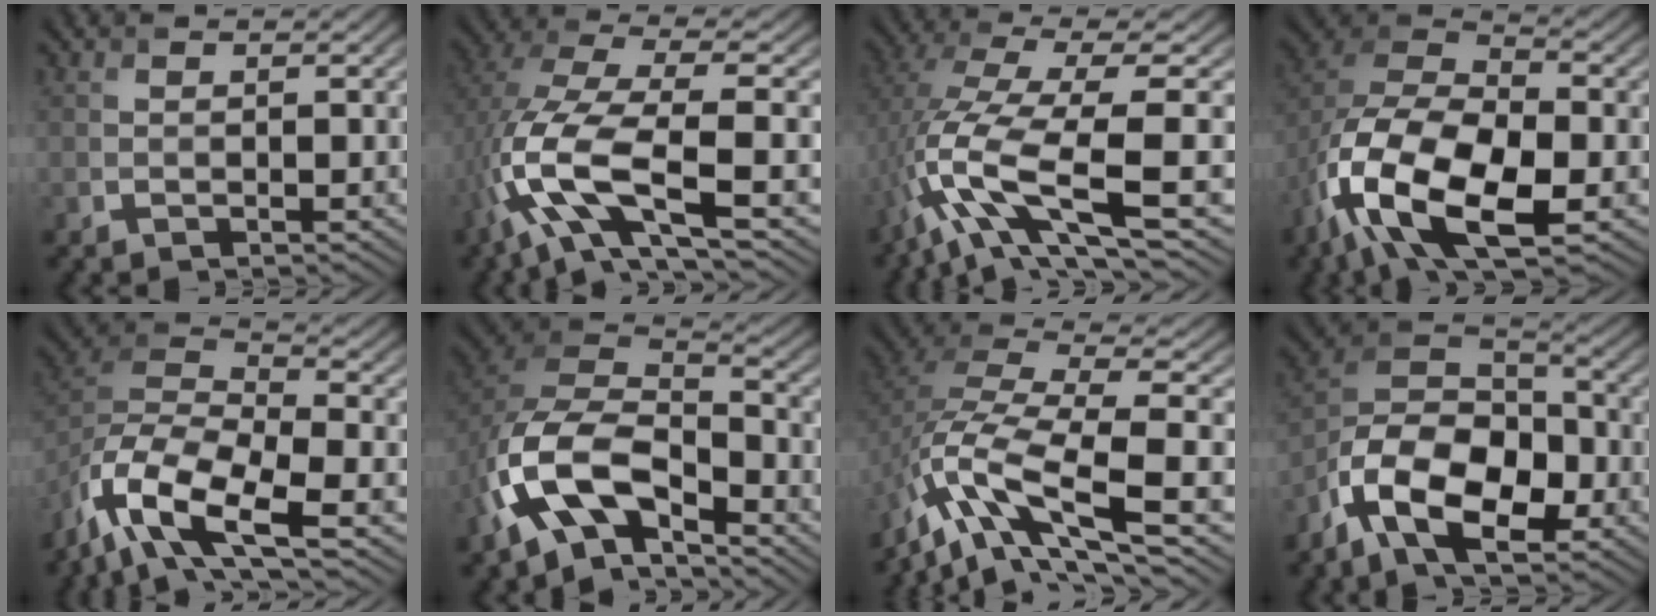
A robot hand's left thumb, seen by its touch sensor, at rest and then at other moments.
{"total": 13.0, "force": [-3.7, 5.0, 11.4], "torque": [-0.264, -0.010, -0.076]}
{"total": 12.7, "force": [-3.5, 3.4, 11.7], "torque": [-0.247, -0.005, -0.060]}
{"total": 16.4, "force": [-7.2, 8.2, 12.3], "torque": [-0.271, -0.026, -0.139]}
{"total": 13.7, "force": [-8.7, 5.1, 9.4], "torque": [-0.218, -0.019, -0.171]}
{"total": 13.6, "force": [-6.9, 7.0, 9.4], "torque": [-0.211, -0.024, -0.140]}
{"total": 13.4, "force": [-6.0, 4.8, 10.9], "torque": [-0.246, -0.005, -0.102]}
{"total": 13.4, "force": [-6.6, 7.4, 9.0], "torque": [-0.189, -0.018, -0.143]}